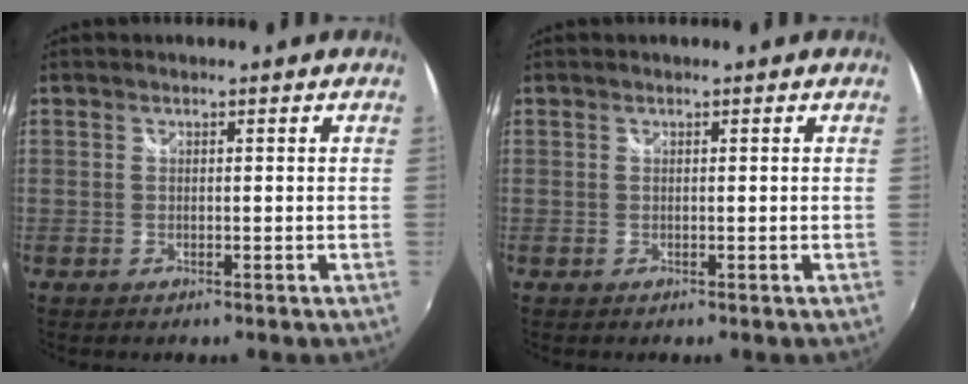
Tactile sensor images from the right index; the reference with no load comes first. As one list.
[{"total": 0.0}]